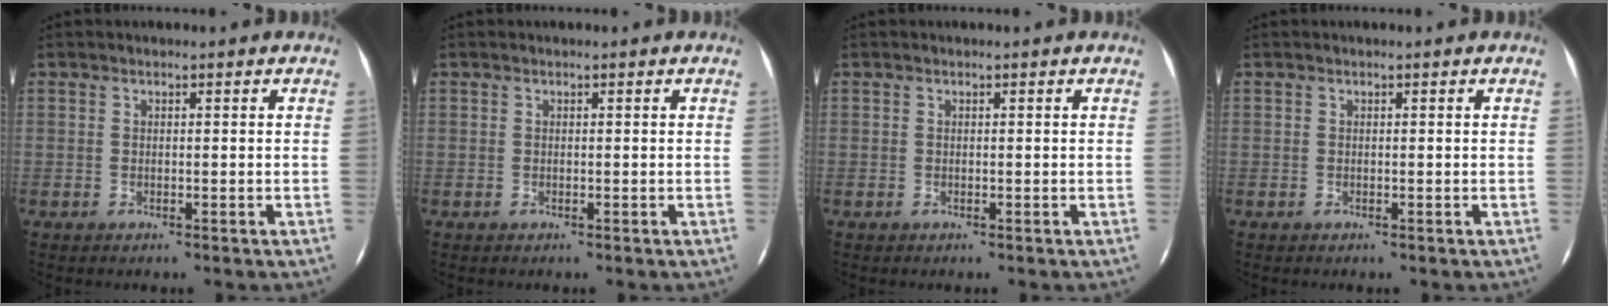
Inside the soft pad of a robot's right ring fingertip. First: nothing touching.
{"total": 0.0}
{"total": 0.0}
{"total": 0.0}